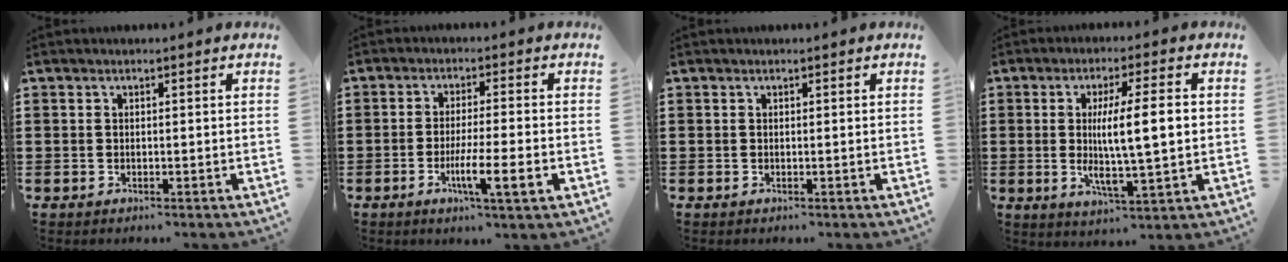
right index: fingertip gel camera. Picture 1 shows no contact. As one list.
[{"total": 7.0, "force": [-2.4, 0.5, 6.5], "torque": [-0.113, -0.012, -0.042]}, {"total": 0.0}, {"total": 10.4, "force": [0.9, 2.2, 10.2], "torque": [-0.168, -0.001, 0.010]}]